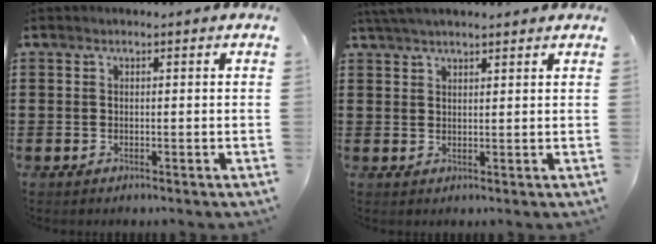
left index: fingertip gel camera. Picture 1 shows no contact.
{"total": 2.9, "force": [2.6, 0.4, 1.2], "torque": [-0.029, 0.002, 0.049]}